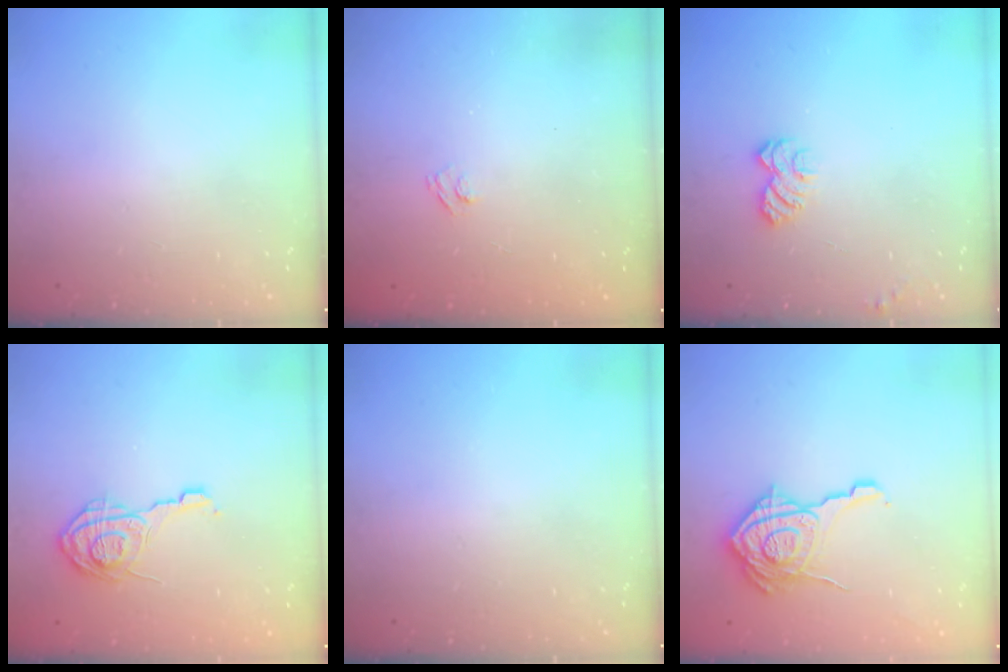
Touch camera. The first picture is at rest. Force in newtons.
{"total": 2.7, "press": 2.5, "slide": 0.9}
{"total": 5.5, "press": 5.4, "slide": 0.5}
{"total": 12.7, "press": 12.7, "slide": 1.0}
{"total": 0.0}
{"total": 17.3, "press": 17.3, "slide": 0.6}